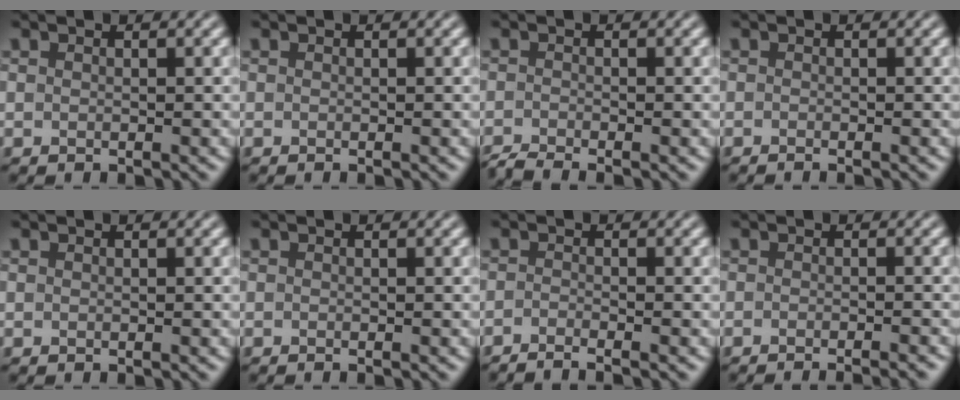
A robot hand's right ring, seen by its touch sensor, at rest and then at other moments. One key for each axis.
{"total": 0.0}
{"total": 1.9, "fx": -1.8, "fy": 0.0, "fz": 0.7, "tx": -0.018, "ty": -0.006, "tz": -0.044}
{"total": 0.6, "fx": -0.5, "fy": -0.2, "fz": 0.2, "tx": -0.004, "ty": -0.003, "tz": -0.012}
{"total": 0.0}
{"total": 0.0}
{"total": 2.2, "fx": -1.9, "fy": 0.0, "fz": 1.1, "tx": -0.021, "ty": -0.002, "tz": -0.041}
{"total": 3.3, "fx": -2.8, "fy": 0.4, "fz": 1.8, "tx": -0.028, "ty": 0.003, "tz": -0.031}